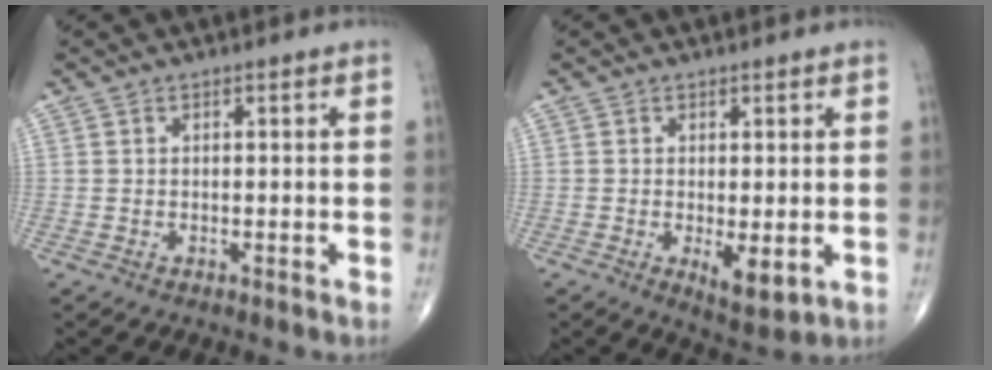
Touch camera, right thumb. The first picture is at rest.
{"total": 5.0, "force": [-0.9, 1.9, 4.6], "torque": [-0.065, -0.017, -0.008]}